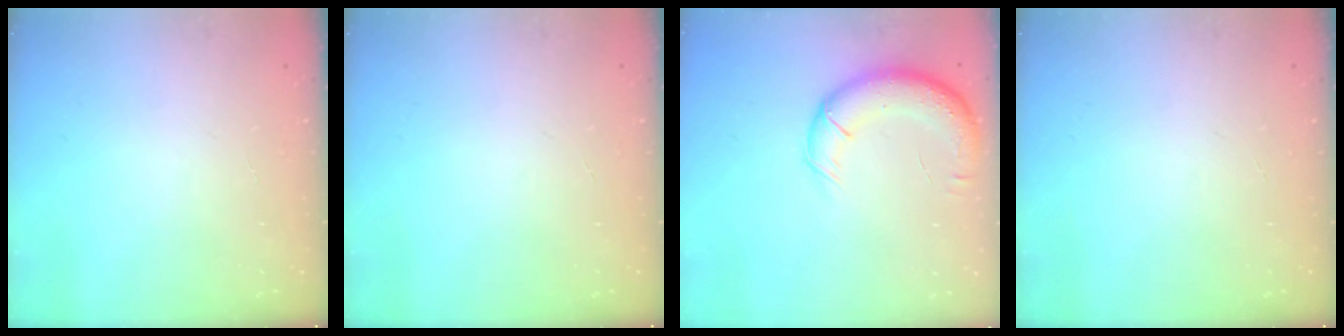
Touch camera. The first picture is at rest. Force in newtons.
{"total": 0.0}
{"total": 14.1, "press": 13.5, "slide": 3.8}
{"total": 0.0}